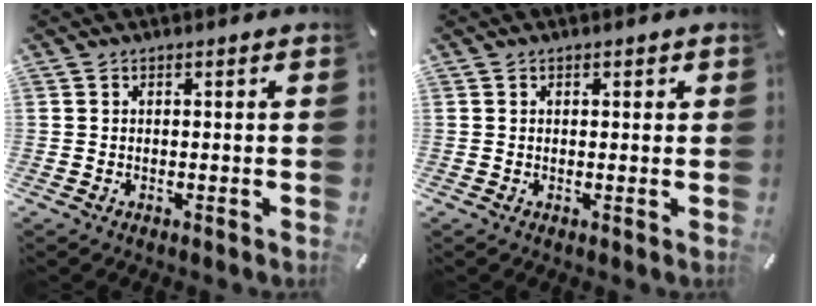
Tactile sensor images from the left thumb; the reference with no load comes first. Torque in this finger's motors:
{"motor_torque": [-0.24, -0.49, 0.00, 0.18, 0.01]}